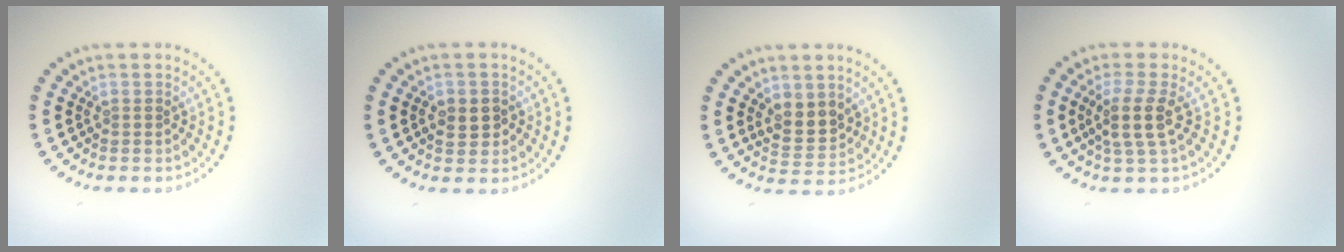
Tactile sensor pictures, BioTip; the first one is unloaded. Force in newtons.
{"total": 2.3, "press": 2.3, "slide": 0.3}
{"total": 2.9, "press": 2.7, "slide": 1.1}
{"total": 2.8, "press": 2.3, "slide": 1.6}